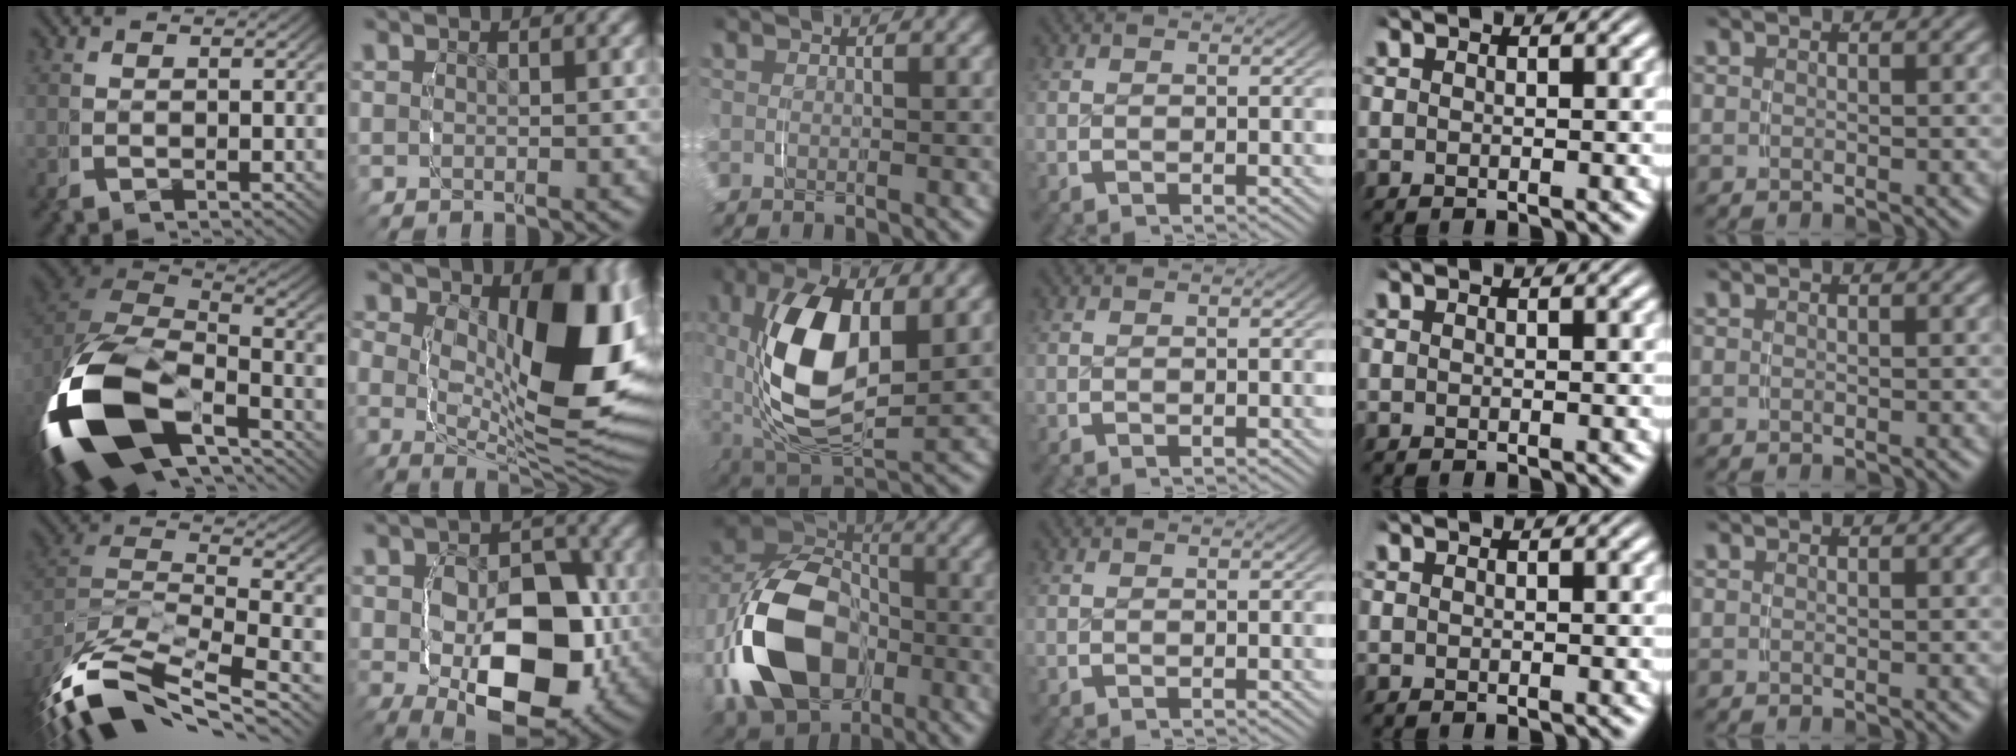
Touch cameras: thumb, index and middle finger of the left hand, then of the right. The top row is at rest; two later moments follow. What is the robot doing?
{"motion": "grasp_and_lifting", "object": "fork"}